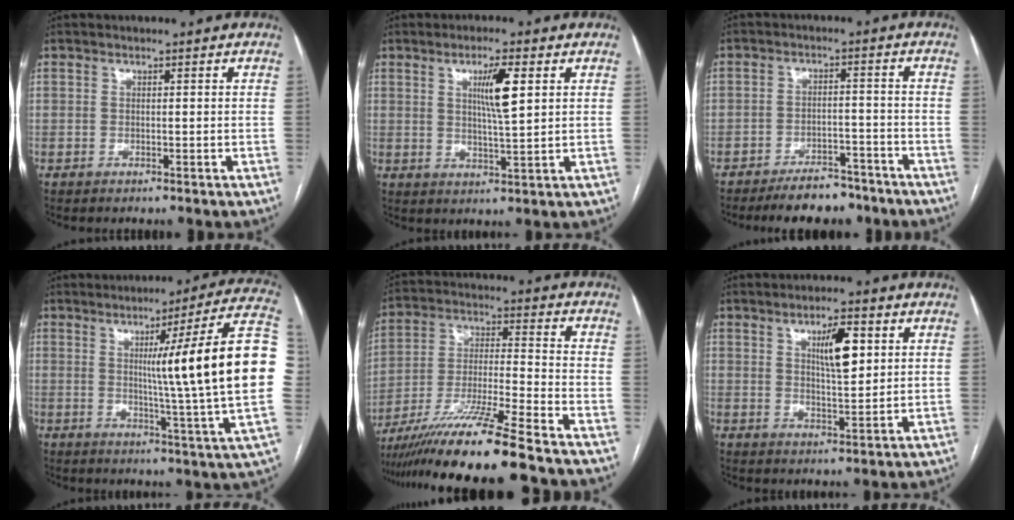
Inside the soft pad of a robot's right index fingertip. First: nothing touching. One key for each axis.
{"total": 6.2, "fx": 2.1, "fy": 0.3, "fz": 5.8, "tx": -0.101, "ty": -0.003, "tz": 0.037}
{"total": 7.8, "fx": -6.7, "fy": 2.9, "fz": 2.9, "tx": -0.037, "ty": -0.001, "tz": -0.104}
{"total": 21.1, "fx": 1.9, "fy": -2.3, "fz": 20.8, "tx": -0.238, "ty": 0.004, "tz": 0.012}
{"total": 15.9, "fx": -12.6, "fy": -1.6, "fz": 9.5, "tx": -0.179, "ty": -0.024, "tz": -0.225}
{"total": 6.8, "fx": 2.5, "fy": 1.7, "fz": 6.2, "tx": -0.104, "ty": 0.003, "tz": 0.043}